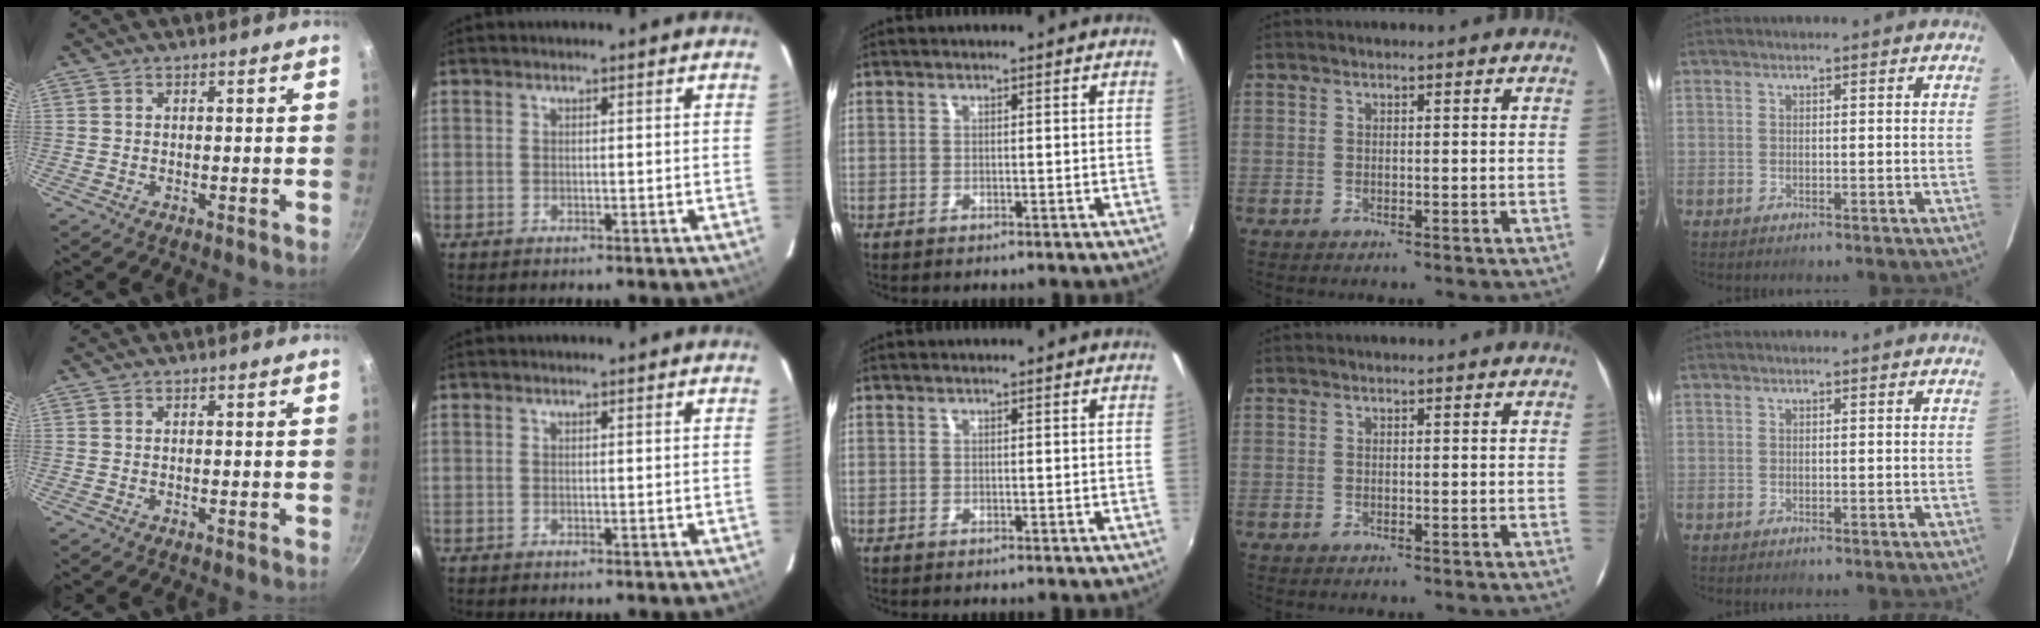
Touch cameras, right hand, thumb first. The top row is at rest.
{}